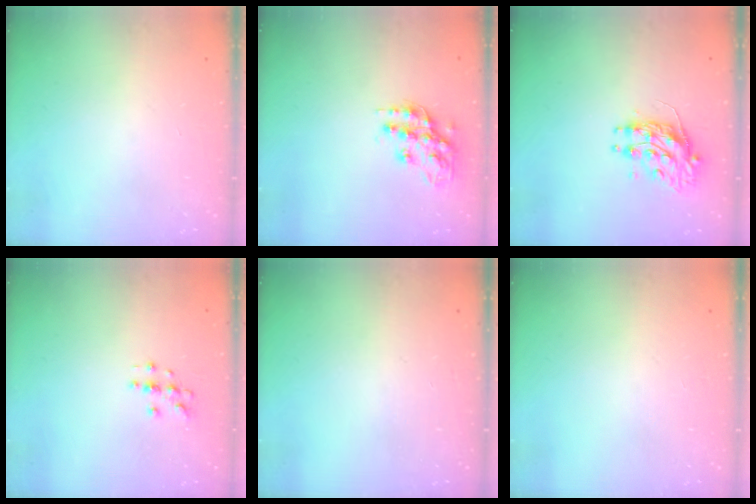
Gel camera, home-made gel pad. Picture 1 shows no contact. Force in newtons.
{"total": 15.0, "press": 15.0, "slide": 1.2}
{"total": 9.6, "press": 9.6, "slide": 0.7}
{"total": 2.9, "press": 2.9, "slide": 0.3}
{"total": 0.0}
{"total": 0.0}